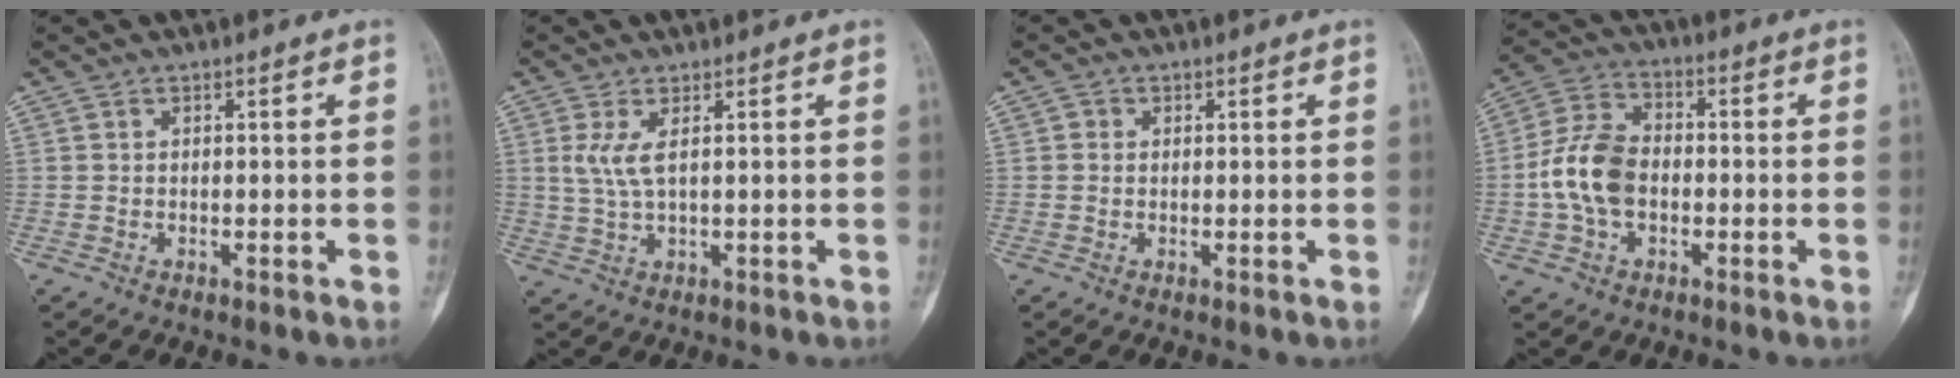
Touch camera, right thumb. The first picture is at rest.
{"total": 4.1, "force": [1.2, 1.2, 3.8], "torque": [-0.095, -0.005, 0.031]}
{"total": 1.1, "force": [0.2, 1.0, 0.3], "torque": [0.000, 0.002, 0.002]}
{"total": 10.8, "force": [-1.5, 7.3, 7.9], "torque": [-0.150, 0.029, -0.037]}